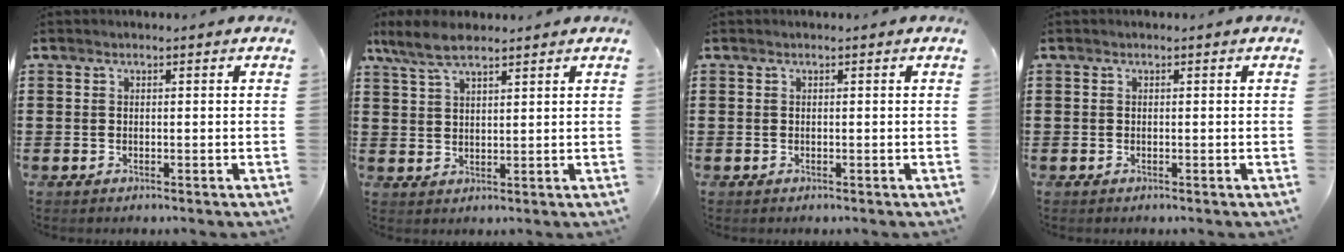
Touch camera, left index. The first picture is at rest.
{"total": 5.7, "force": [4.3, 1.6, 3.4], "torque": [-0.077, 0.000, 0.082]}
{"total": 0.0}
{"total": 0.0}